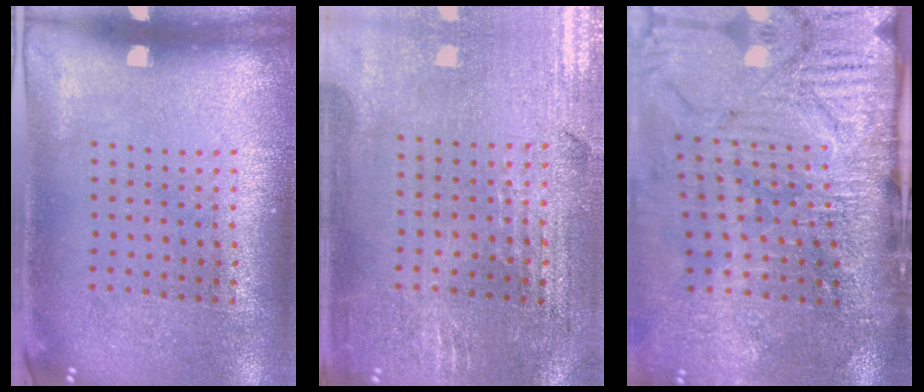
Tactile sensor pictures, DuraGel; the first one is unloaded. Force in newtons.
{"total": 1.1, "press": 1.1, "slide": 0.3}
{"total": 4.7, "press": 4.0, "slide": 2.5}